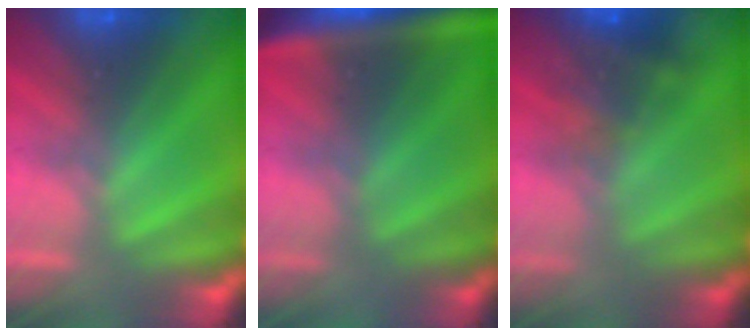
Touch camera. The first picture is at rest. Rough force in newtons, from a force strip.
{"total": 5.7}
{"total": 7.4}